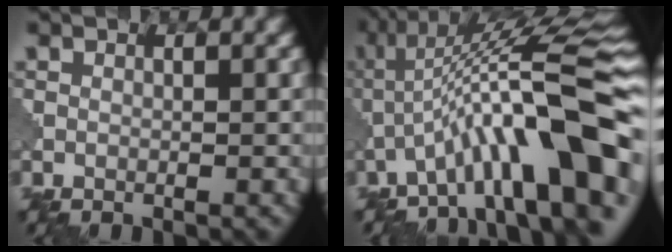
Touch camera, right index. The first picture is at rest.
{"total": 12.3, "force": [-4.1, 2.2, 11.3], "torque": [-0.172, 0.033, -0.052]}